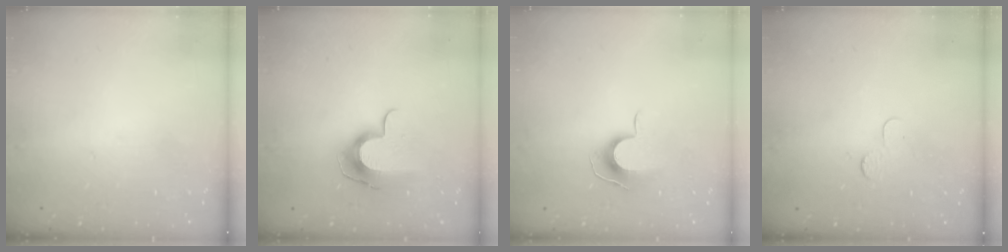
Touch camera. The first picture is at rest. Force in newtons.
{"total": 10.2, "press": 10.2, "slide": 0.6}
{"total": 8.9, "press": 8.8, "slide": 0.5}
{"total": 2.3, "press": 2.3, "slide": 0.2}